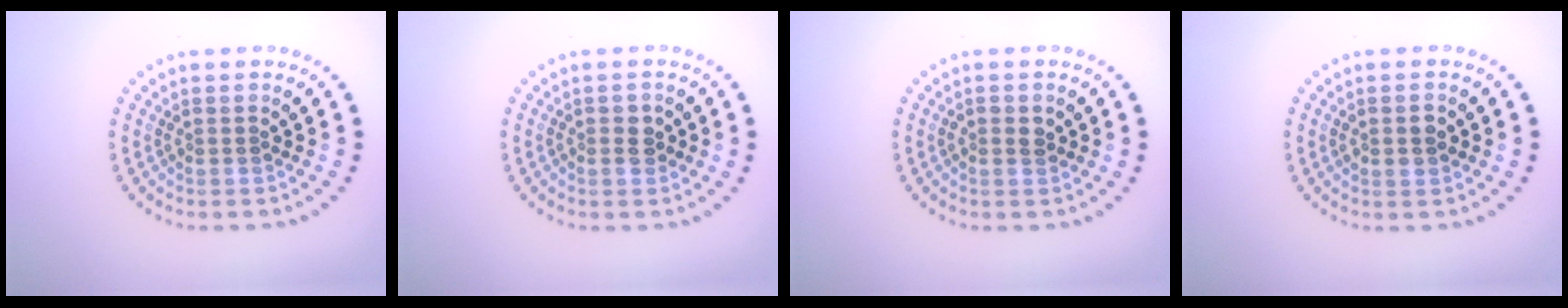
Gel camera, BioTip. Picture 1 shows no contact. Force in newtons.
{"total": 1.5, "press": 1.5, "slide": 0.3}
{"total": 1.2, "press": 1.2, "slide": 0.1}
{"total": 1.3, "press": 1.3, "slide": 0.2}